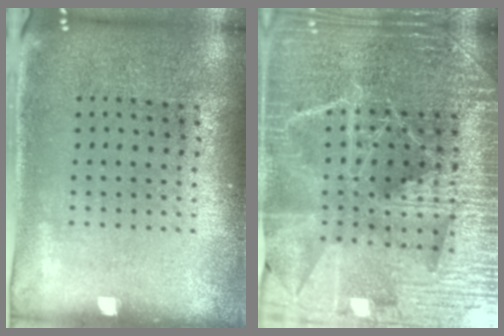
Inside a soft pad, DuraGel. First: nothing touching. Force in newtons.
{"total": 4.7, "press": 4.4, "slide": 1.7}